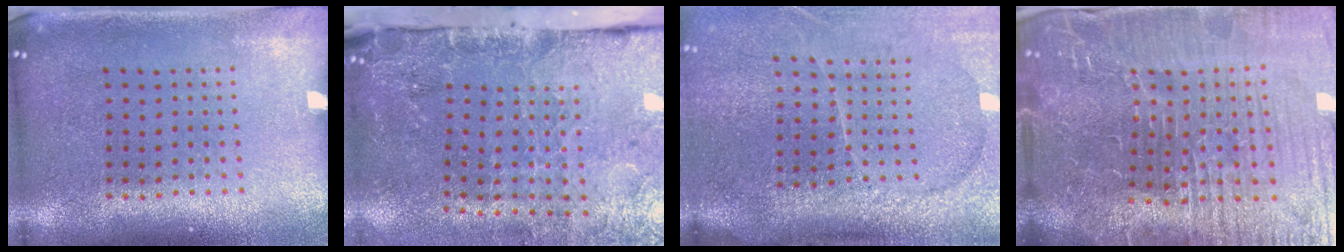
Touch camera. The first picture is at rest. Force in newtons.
{"total": 3.9, "press": 3.4, "slide": 1.8}
{"total": 4.2, "press": 3.4, "slide": 2.4}
{"total": 7.3, "press": 6.6, "slide": 3.3}